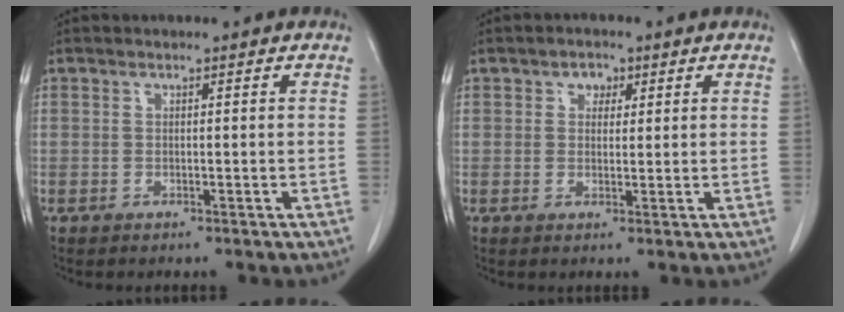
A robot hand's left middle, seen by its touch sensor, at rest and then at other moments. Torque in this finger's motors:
{"motor_torque": [0.14, -0.07, -0.02, 0.01]}